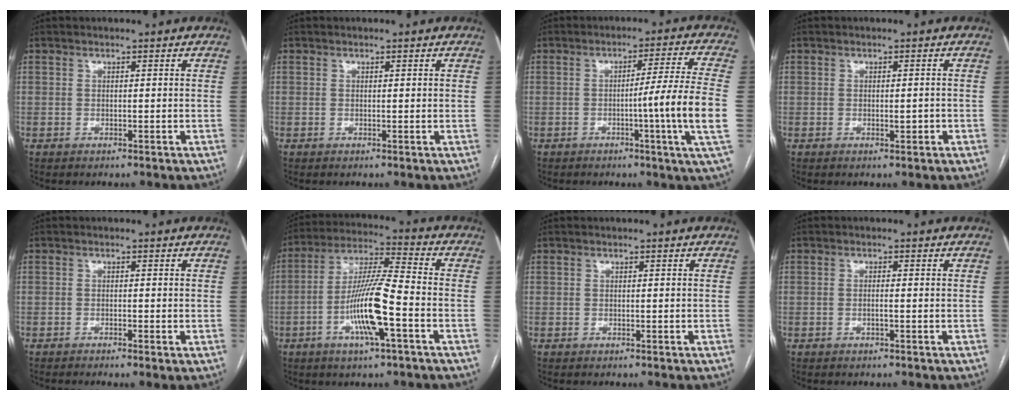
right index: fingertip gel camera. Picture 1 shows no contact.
{"total": 0.0}
{"total": 10.8, "force": [-2.0, -2.6, 10.3], "torque": [-0.149, -0.015, -0.031]}
{"total": 1.3, "force": [-0.3, 0.4, 1.2], "torque": [-0.021, -0.001, -0.003]}
{"total": 1.3, "force": [-0.7, 0.0, 1.1], "torque": [-0.020, -0.002, -0.013]}
{"total": 12.8, "force": [-4.2, 0.8, 12.1], "torque": [-0.233, -0.001, -0.080]}
{"total": 0.0}
{"total": 0.9, "force": [-0.2, 0.0, 0.9], "torque": [-0.017, 0.000, -0.004]}